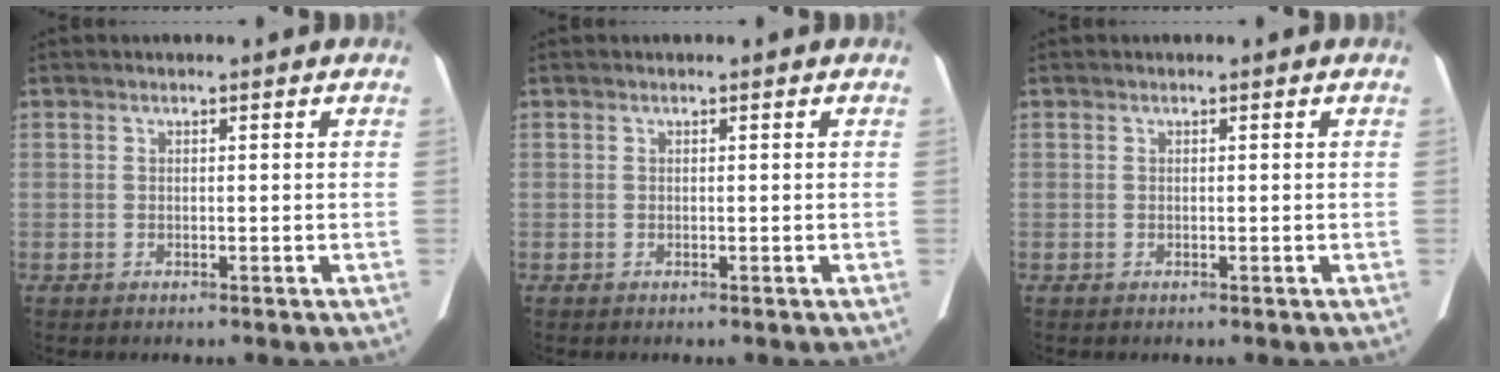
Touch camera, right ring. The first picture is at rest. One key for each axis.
{"total": 0.0}
{"total": 0.0}